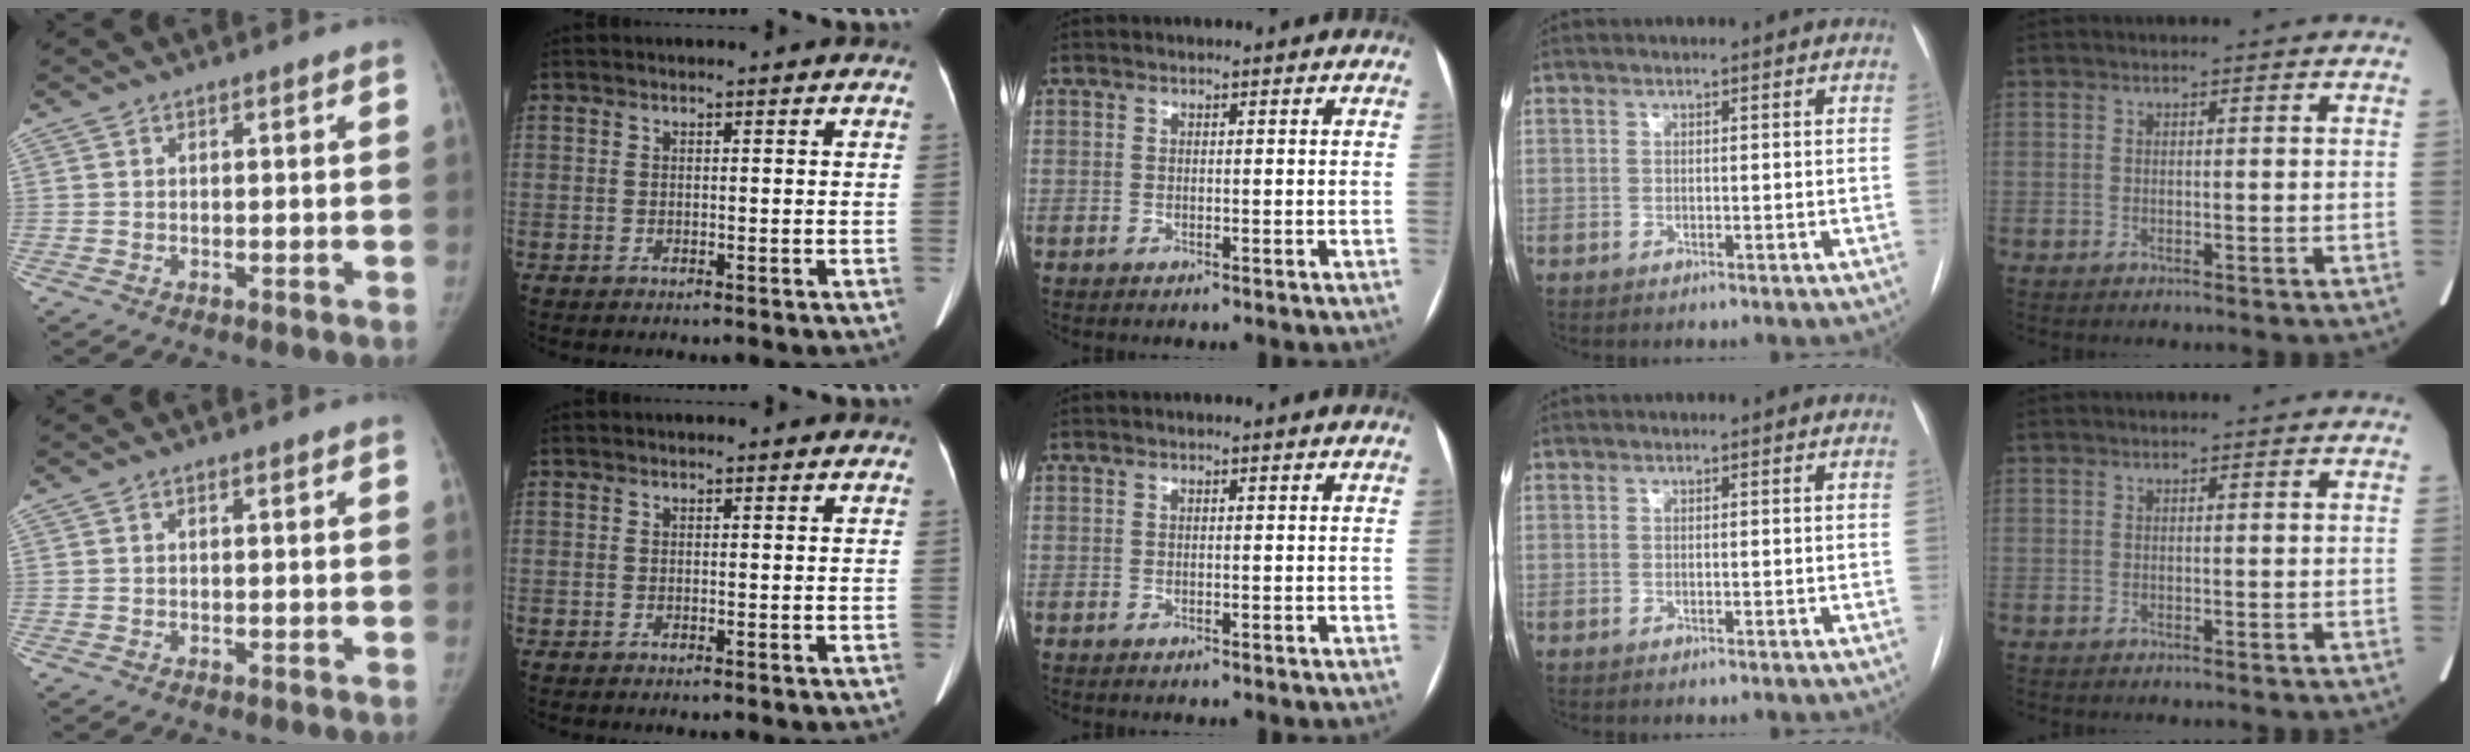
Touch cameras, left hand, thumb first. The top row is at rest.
{"index": {"total": 1.5, "force": [1.4, 0.3, 0.6], "torque": [-0.004, 0.003, 0.012]}}